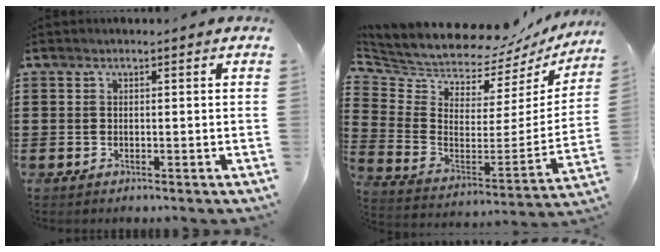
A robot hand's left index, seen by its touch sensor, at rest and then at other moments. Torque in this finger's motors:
{"motor_torque": [0.22, 0.20, 0.79, 0.12]}